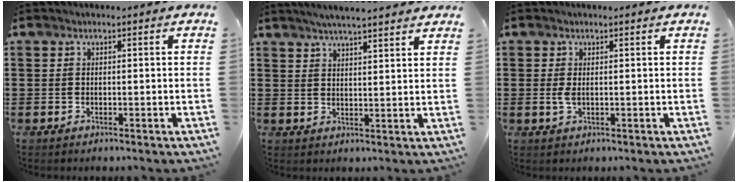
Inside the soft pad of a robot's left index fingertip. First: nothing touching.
{"total": 3.6, "force": [3.4, -0.3, 1.2], "torque": [-0.033, -0.008, 0.060]}
{"total": 1.5, "force": [0.1, 0.5, 1.4], "torque": [-0.036, -0.003, 0.000]}